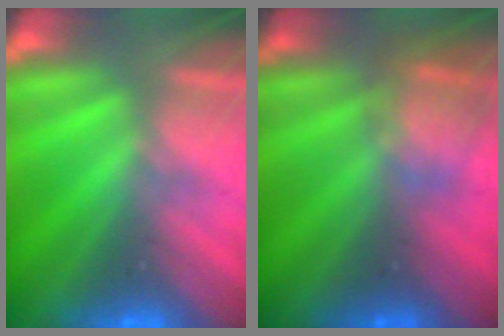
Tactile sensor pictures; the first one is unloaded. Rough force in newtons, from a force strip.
{"total": 2.3}